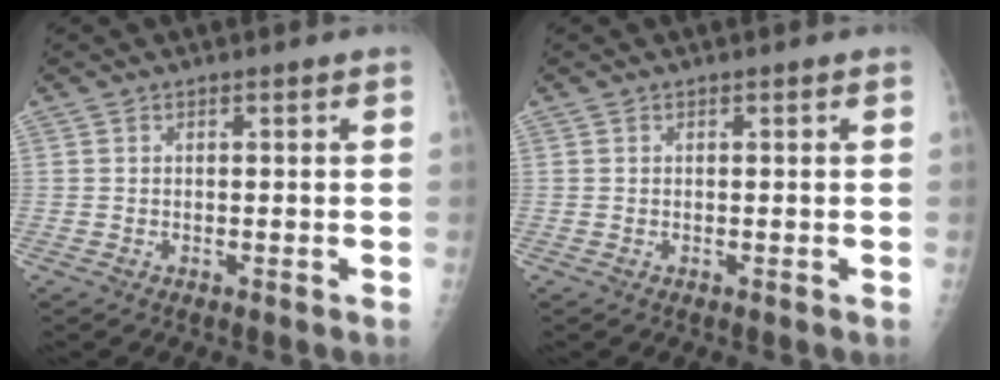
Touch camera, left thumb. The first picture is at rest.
{"total": 0.0}